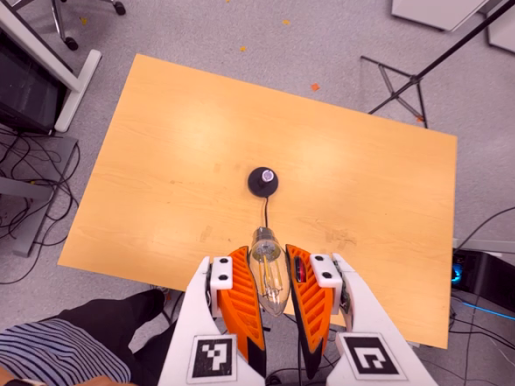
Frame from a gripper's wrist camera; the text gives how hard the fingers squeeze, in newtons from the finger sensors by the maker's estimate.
{"total": 21.3, "left": 24.5, "right": 18.1}